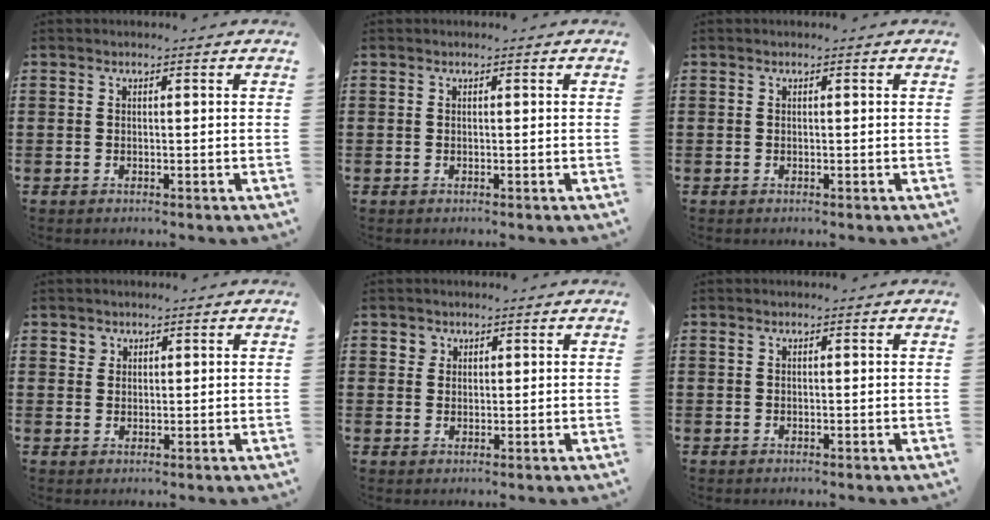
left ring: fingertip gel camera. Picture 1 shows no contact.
{"total": 0.0}
{"total": 0.0}
{"total": 1.5, "force": [1.1, 0.9, 0.0], "torque": [-0.003, 0.001, 0.023]}
{"total": 1.5, "force": [1.0, 1.1, 0.0], "torque": [-0.005, 0.002, 0.020]}
{"total": 0.0}